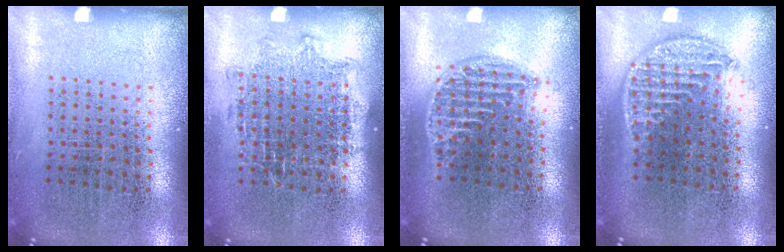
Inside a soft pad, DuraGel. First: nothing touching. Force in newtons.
{"total": 1.1, "press": 1.0, "slide": 0.5}
{"total": 1.3, "press": 1.1, "slide": 0.6}
{"total": 1.2, "press": 1.1, "slide": 0.5}